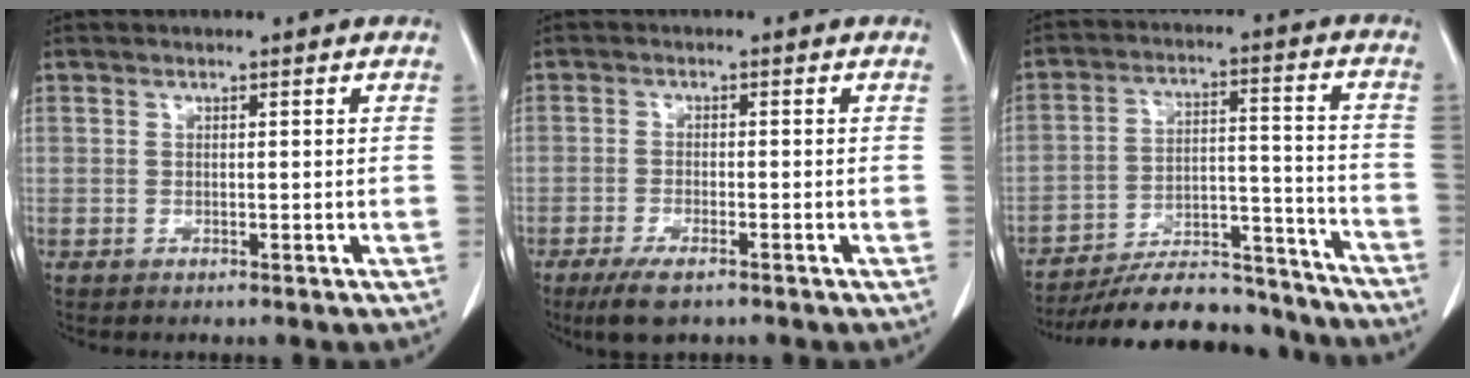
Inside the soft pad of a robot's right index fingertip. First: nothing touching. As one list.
[{"total": 5.0, "force": [-3.4, 1.2, 3.4], "torque": [-0.071, -0.011, -0.058]}, {"total": 19.3, "force": [-17.9, 4.8, 5.6], "torque": [-0.084, 0.028, -0.265]}]